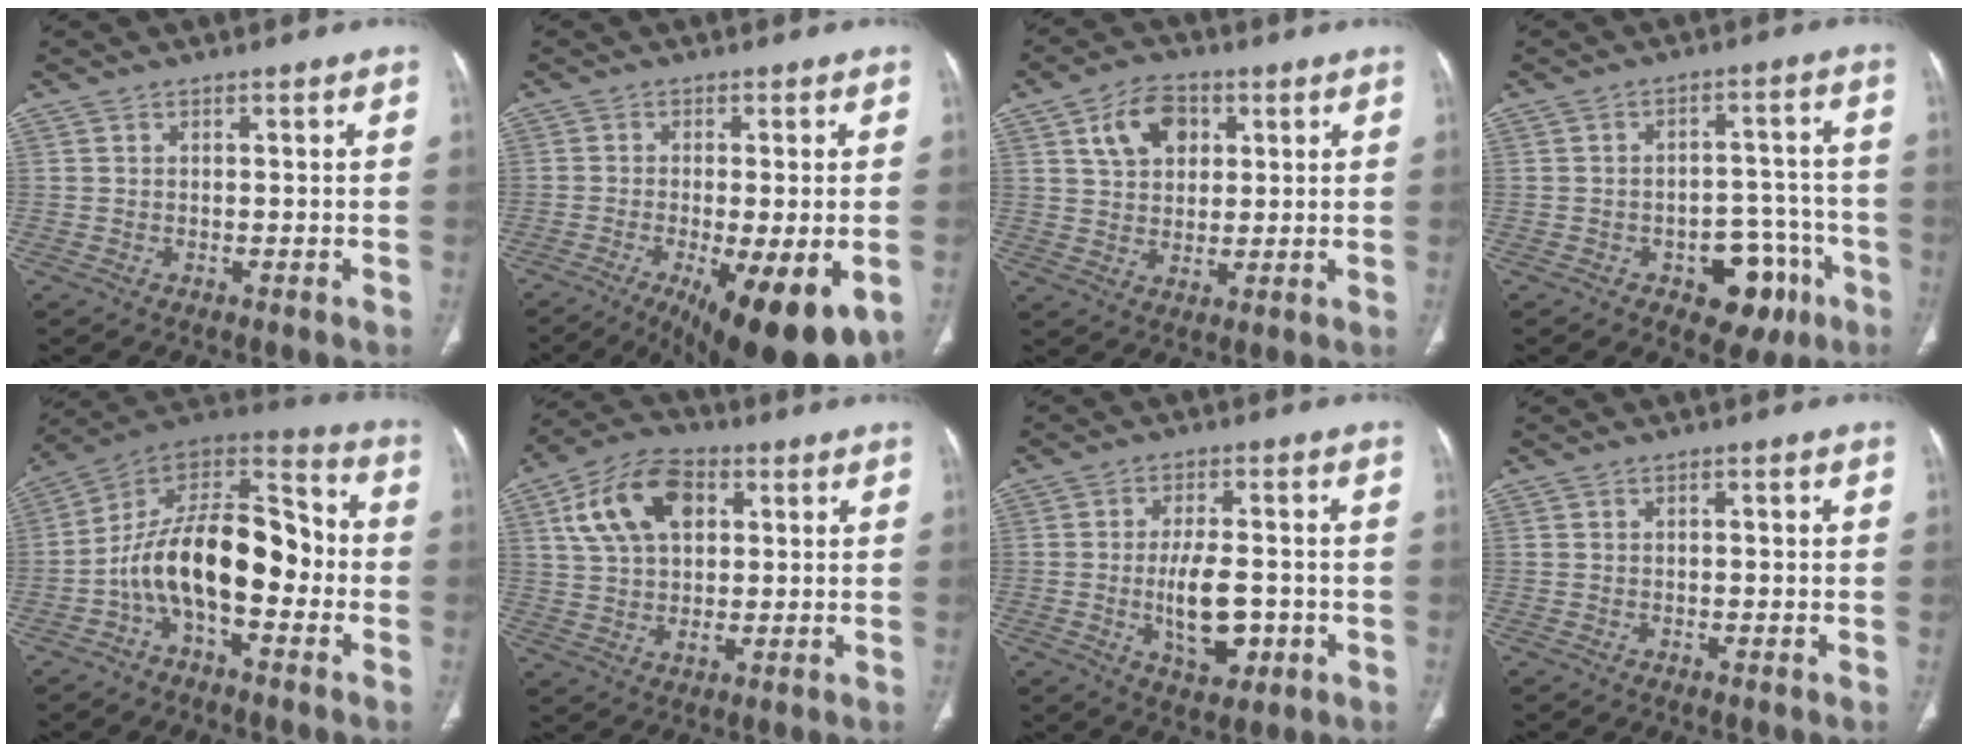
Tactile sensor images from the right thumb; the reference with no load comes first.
{"total": 15.8, "force": [-6.5, 4.3, 13.7], "torque": [-0.181, -0.021, -0.088]}
{"total": 9.0, "force": [3.4, 6.3, 5.5], "torque": [-0.069, -0.007, 0.059]}
{"total": 10.7, "force": [-5.2, 6.5, 6.7], "torque": [-0.049, 0.043, -0.062]}
{"total": 19.2, "force": [-3.7, 9.8, 16.0], "torque": [-0.241, 0.074, -0.071]}
{"total": 14.3, "force": [4.6, 9.0, 10.2], "torque": [-0.174, 0.005, 0.082]}
{"total": 9.8, "force": [-2.0, 4.8, 8.4], "torque": [-0.128, 0.003, -0.025]}
{"total": 1.2, "force": [0.1, 0.5, 1.1], "torque": [-0.019, 0.001, 0.001]}